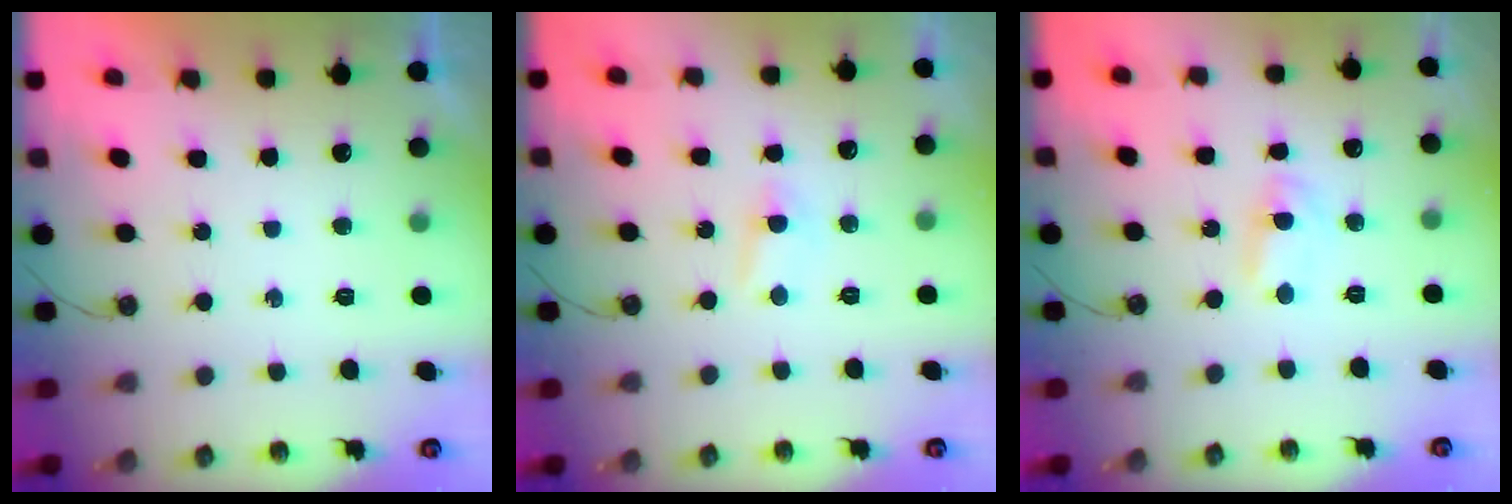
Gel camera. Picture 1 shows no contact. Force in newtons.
{"total": 4.1, "press": 4.1, "slide": 0.4}
{"total": 1.6, "press": 1.6, "slide": 0.3}